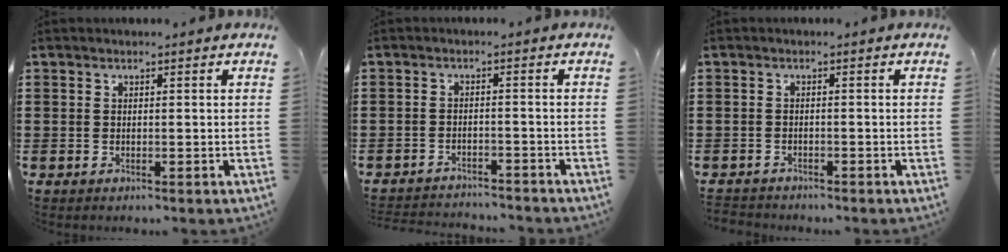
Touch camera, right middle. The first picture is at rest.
{"total": 2.5, "force": [-2.5, 0.2, -0.1], "torque": [-0.006, 0.000, -0.054]}
{"total": 1.3, "force": [-1.3, 0.2, -0.2], "torque": [0.001, 0.004, -0.030]}